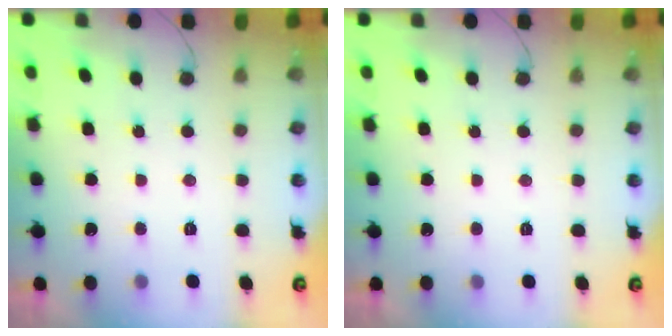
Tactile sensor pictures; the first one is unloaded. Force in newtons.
{"total": 1.6, "press": 1.6, "slide": 0.0}